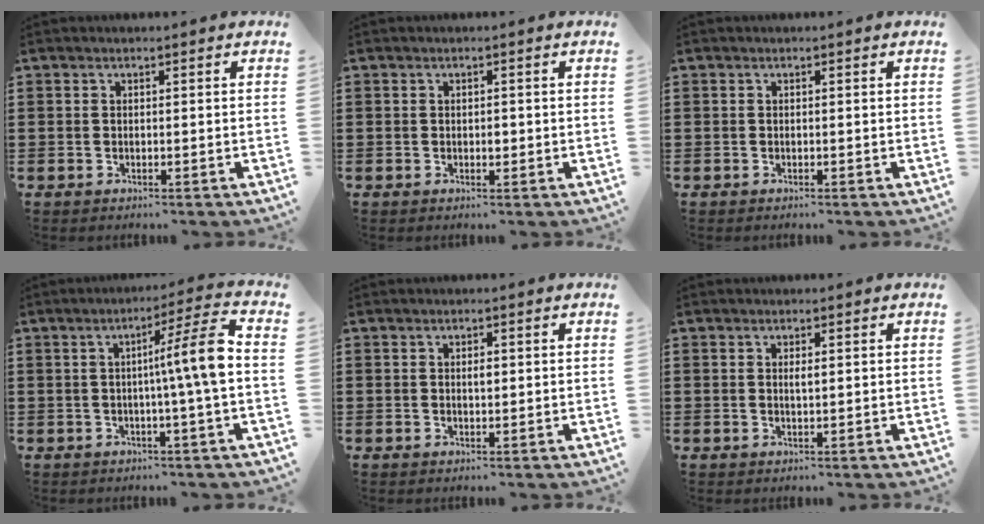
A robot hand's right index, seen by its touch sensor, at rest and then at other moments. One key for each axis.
{"total": 1.2, "fx": 0.0, "fy": 0.6, "fz": 1.0, "tx": -0.020, "ty": 0.001, "tz": -0.001}
{"total": 0.0}
{"total": 8.3, "fx": 0.0, "fy": -0.3, "fz": 8.3, "tx": -0.126, "ty": -0.012, "tz": -0.013}
{"total": 1.2, "fx": 0.2, "fy": 0.5, "fz": 1.1, "tx": -0.022, "ty": 0.003, "tz": 0.002}
{"total": 1.2, "fx": 0.3, "fy": 0.3, "fz": 1.1, "tx": -0.022, "ty": 0.002, "tz": 0.004}